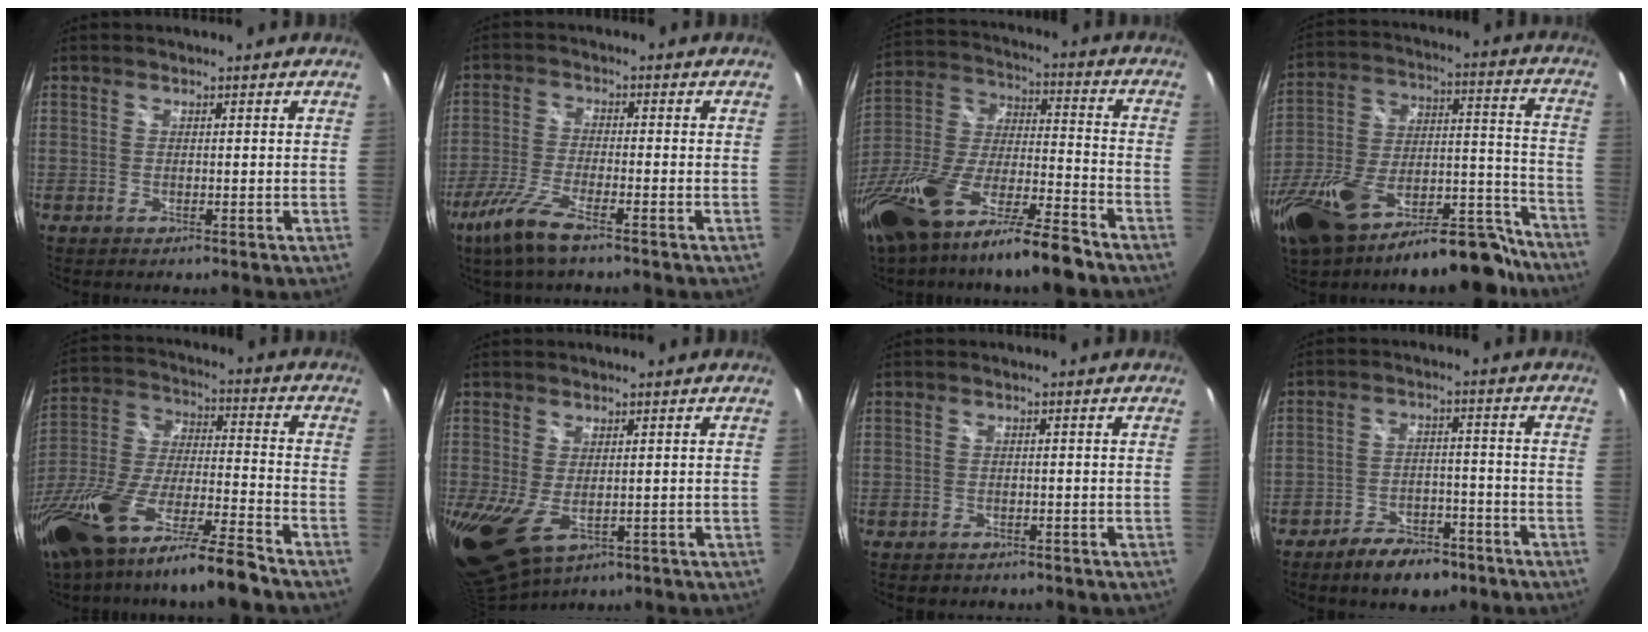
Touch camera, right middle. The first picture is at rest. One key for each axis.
{"total": 8.1, "fx": -5.5, "fy": 1.2, "fz": 5.8, "tx": -0.142, "ty": -0.017, "tz": -0.109}
{"total": 23.1, "fx": -15.5, "fy": 5.3, "fz": 16.2, "tx": -0.324, "ty": -0.040, "tz": -0.275}
{"total": 26.0, "fx": -18.7, "fy": 9.7, "fz": 15.3, "tx": -0.263, "ty": 0.002, "tz": -0.280}
{"total": 23.4, "fx": -16.8, "fy": 3.1, "fz": 16.0, "tx": -0.314, "ty": -0.053, "tz": -0.304}
{"total": 7.9, "fx": -0.8, "fy": 4.2, "fz": 6.6, "tx": -0.124, "ty": -0.029, "tz": 0.001}
{"total": 1.9, "fx": -1.4, "fy": 1.2, "fz": 0.5, "tx": -0.015, "ty": -0.006, "tz": -0.017}
{"total": 8.5, "fx": -6.3, "fy": 4.2, "fz": 3.8, "tx": -0.083, "ty": 0.015, "tz": -0.089}